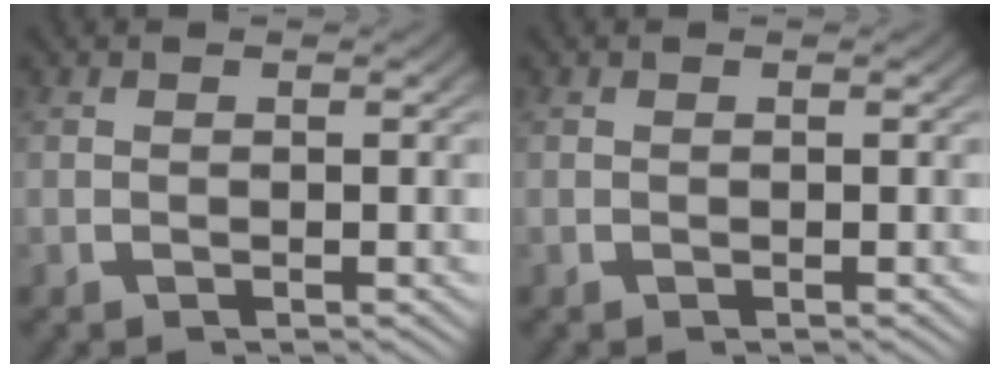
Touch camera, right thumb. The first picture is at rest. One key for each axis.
{"total": 0.0}